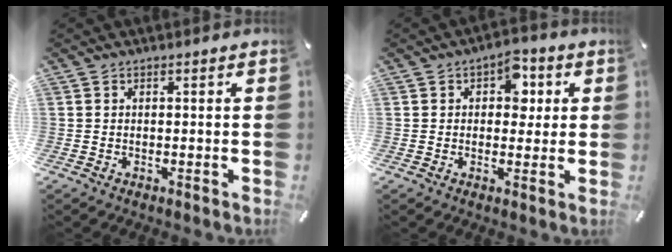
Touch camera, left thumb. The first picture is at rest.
{"total": 8.2, "force": [1.9, 6.1, 5.2], "torque": [-0.055, 0.000, 0.025]}